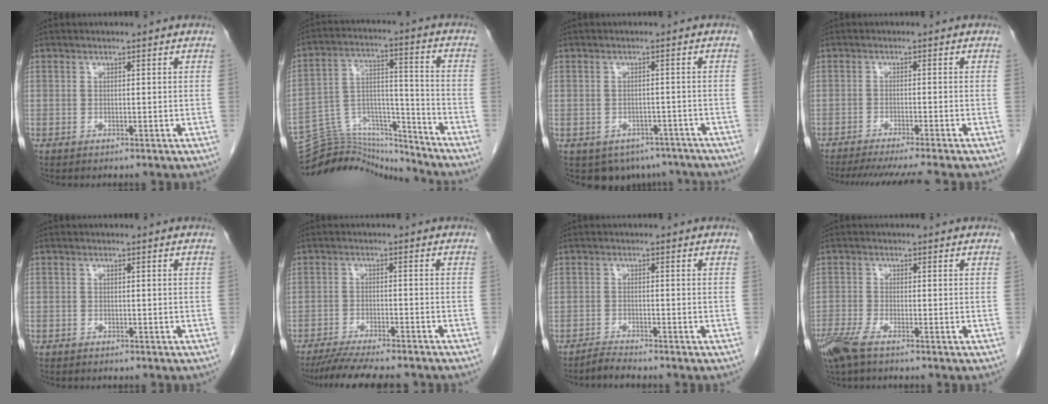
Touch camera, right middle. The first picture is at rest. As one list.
[{"total": 16.1, "force": [-16.0, 1.4, 0.8], "torque": [-0.014, 0.047, -0.266]}, {"total": 7.7, "force": [-5.4, 5.2, 1.6], "torque": [-0.013, 0.005, -0.062]}, {"total": 11.0, "force": [-9.7, -0.8, 5.1], "torque": [-0.055, -0.026, -0.142]}, {"total": 0.6, "force": [-0.4, 0.4, 0.1], "torque": [-0.006, 0.003, -0.008]}, {"total": 12.8, "force": [-11.3, 1.5, 5.9], "torque": [-0.089, -0.017, -0.163]}, {"total": 1.9, "force": [-1.9, -0.5, 0.1], "torque": [-0.005, -0.010, -0.036]}, {"total": 4.7, "force": [-3.4, 0.8, 3.2], "torque": [-0.070, -0.012, -0.067]}]